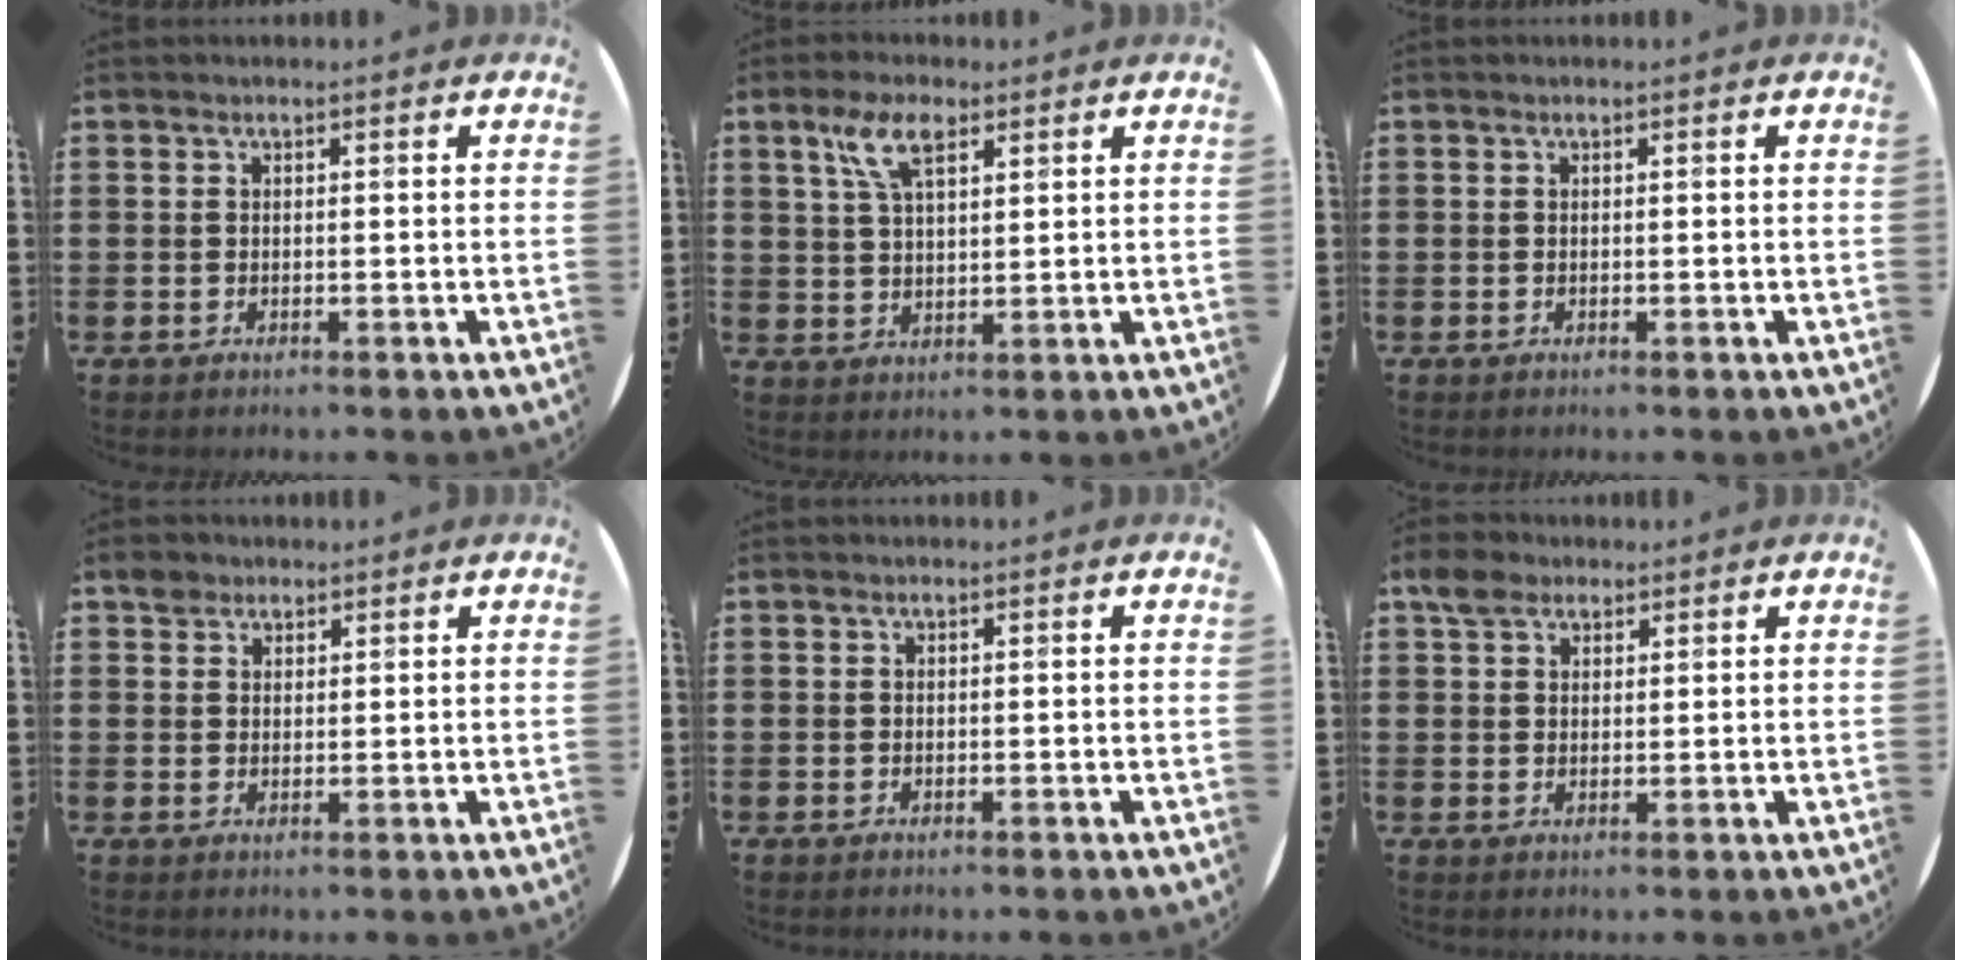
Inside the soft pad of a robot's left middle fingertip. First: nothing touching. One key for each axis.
{"total": 5.9, "fx": 3.5, "fy": 2.4, "fz": 4.1, "tx": -0.091, "ty": 0.011, "tz": 0.061}
{"total": 0.0}
{"total": 2.1, "fx": 1.7, "fy": 1.2, "fz": 0.1, "tx": 0.005, "ty": 0.002, "tz": 0.033}
{"total": 0.0}
{"total": 3.3, "fx": 2.5, "fy": 2.0, "fz": 0.8, "tx": -0.014, "ty": 0.008, "tz": 0.046}